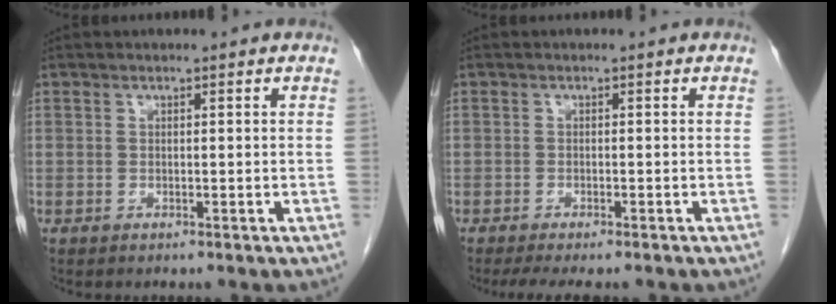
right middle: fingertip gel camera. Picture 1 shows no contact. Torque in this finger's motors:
{"motor_torque": [0.47, -0.35, 0.15, 0.02]}